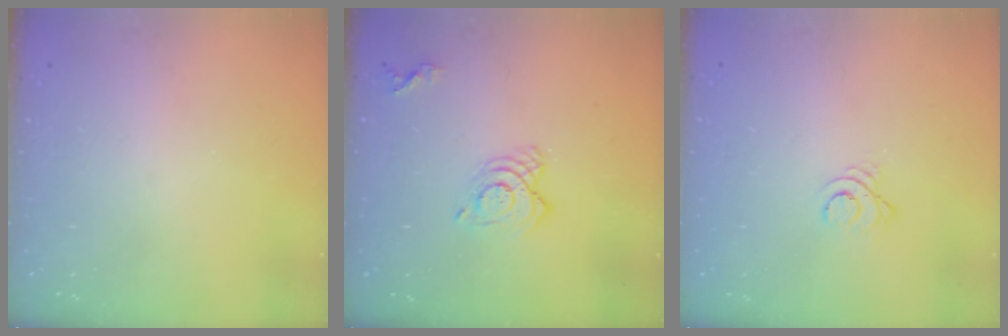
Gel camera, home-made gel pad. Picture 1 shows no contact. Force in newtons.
{"total": 9.3, "press": 9.3, "slide": 0.8}
{"total": 2.9, "press": 2.9, "slide": 0.4}